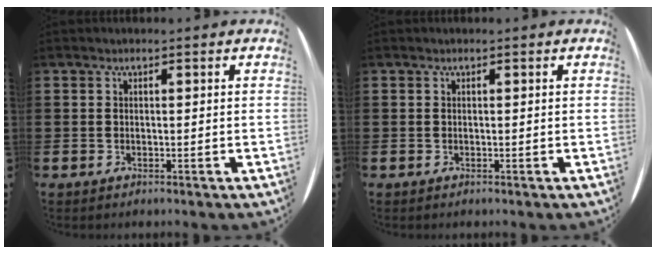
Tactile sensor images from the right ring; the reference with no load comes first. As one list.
[{"total": 0.0}]